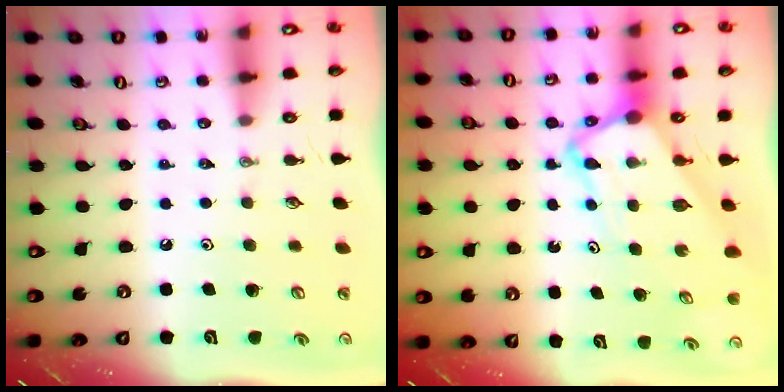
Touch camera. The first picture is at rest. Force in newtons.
{"total": 6.2, "press": 6.2, "slide": 0.5}